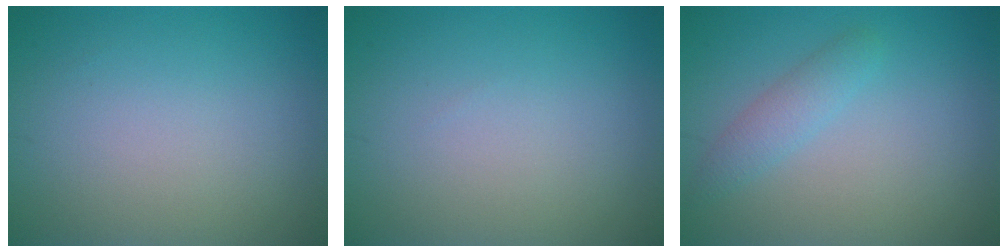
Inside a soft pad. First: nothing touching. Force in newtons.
{"total": 0.0}
{"total": 1.9, "press": 1.9, "slide": 0.1}